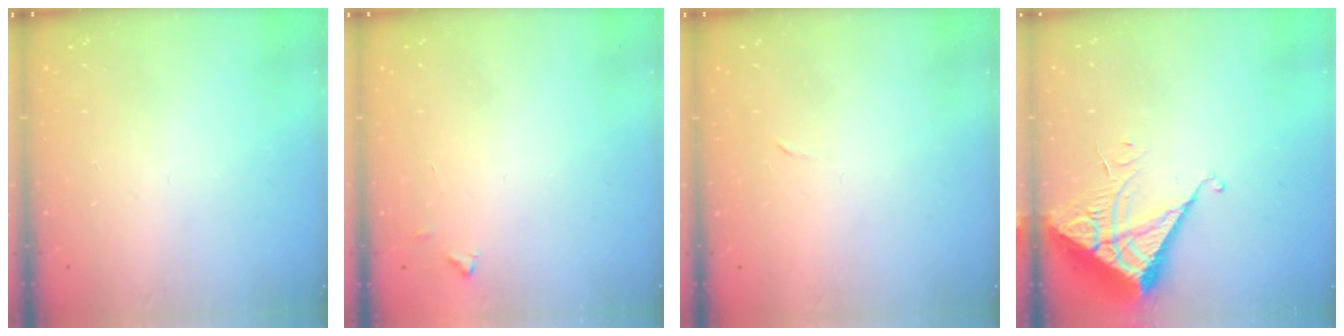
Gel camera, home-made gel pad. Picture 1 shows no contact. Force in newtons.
{"total": 4.0, "press": 3.9, "slide": 0.2}
{"total": 2.3, "press": 2.3, "slide": 0.4}
{"total": 7.0, "press": 7.0, "slide": 0.3}